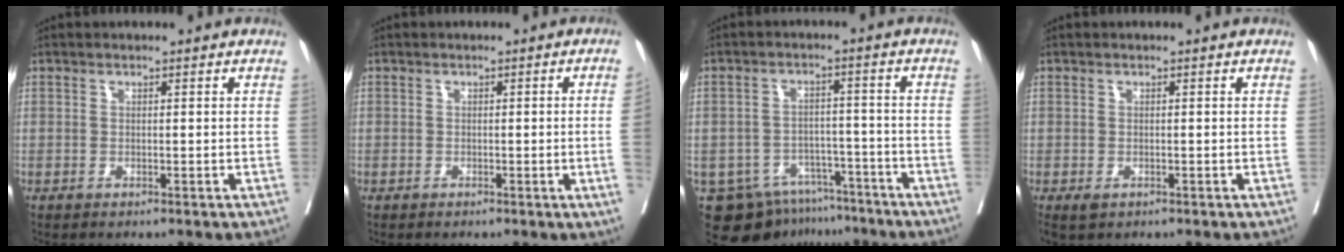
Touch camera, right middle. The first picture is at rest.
{"total": 2.5, "force": [-0.3, -1.0, 2.3], "torque": [-0.028, -0.004, -0.003]}
{"total": 10.0, "force": [-7.7, 5.9, 2.1], "torque": [-0.027, 0.023, -0.106]}
{"total": 1.4, "force": [-0.6, 1.0, 0.9], "torque": [-0.017, -0.003, -0.002]}